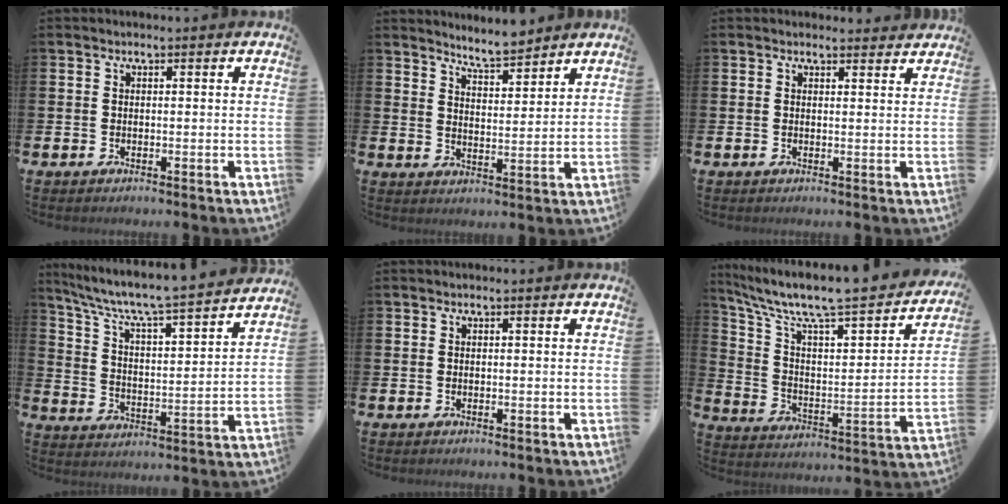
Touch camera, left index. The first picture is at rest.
{"total": 5.6, "force": [5.5, 0.4, 0.7], "torque": [-0.025, -0.030, 0.099]}
{"total": 1.6, "force": [1.5, 0.4, 0.0], "torque": [0.008, -0.004, 0.025]}
{"total": 7.2, "force": [6.5, 0.5, 3.1], "torque": [-0.091, -0.054, 0.105]}
{"total": 0.0}
{"total": 8.6, "force": [7.2, 1.8, 4.4], "torque": [-0.107, -0.066, 0.111]}